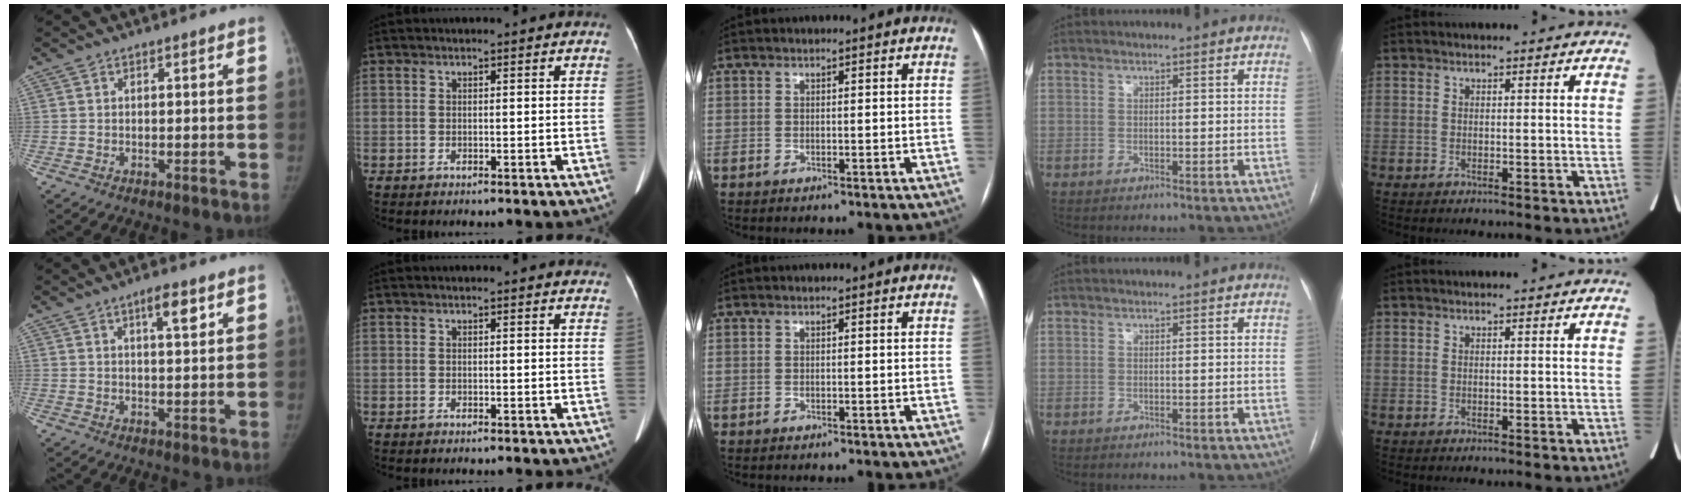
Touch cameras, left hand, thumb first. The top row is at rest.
{"thumb": {"total": 4.4, "force": [2.2, 1.2, 3.6], "torque": [-0.050, -0.009, 0.035]}, "index": {"total": 4.5, "force": [4.3, 0.9, 1.0], "torque": [-0.008, 0.007, 0.029]}}